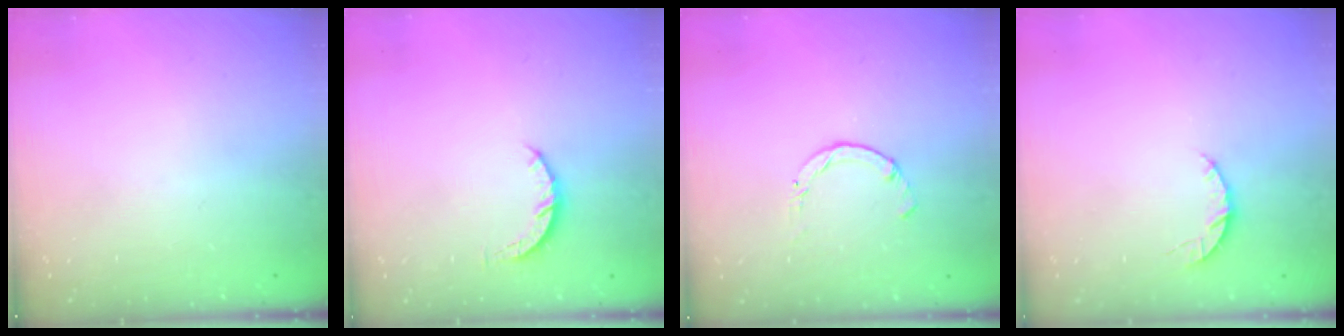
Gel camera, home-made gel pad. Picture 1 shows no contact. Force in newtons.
{"total": 4.3, "press": 4.3, "slide": 0.5}
{"total": 0.0}
{"total": 3.6, "press": 3.5, "slide": 0.4}